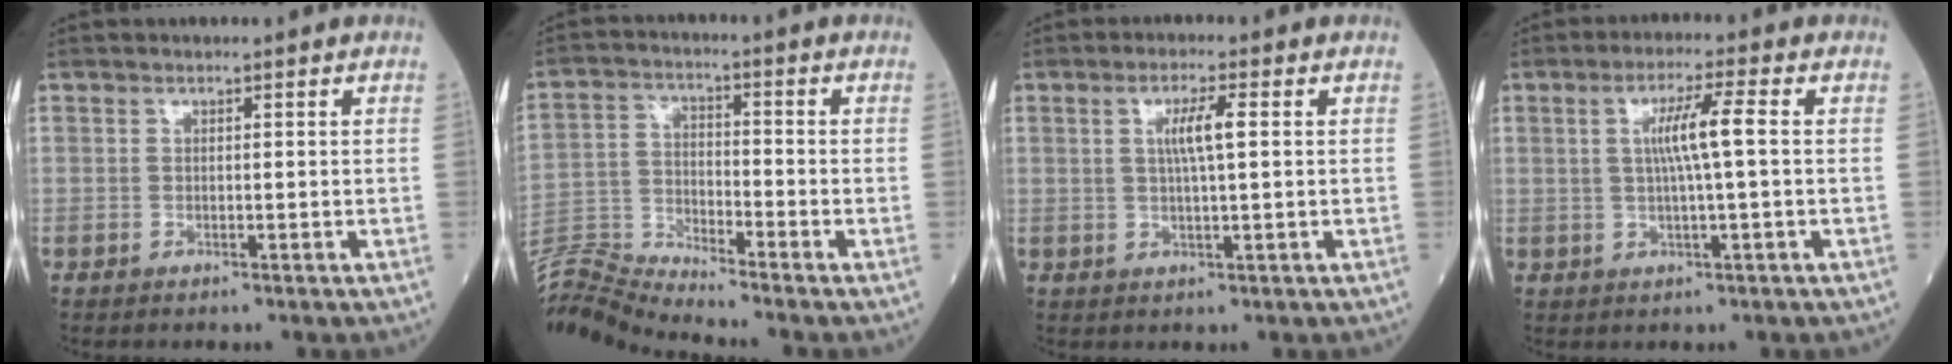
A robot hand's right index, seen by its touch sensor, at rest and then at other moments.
{"total": 9.6, "force": [-9.2, -2.7, 0.2], "torque": [-0.013, 0.013, -0.178]}
{"total": 4.4, "force": [0.9, 0.1, 4.3], "torque": [-0.079, 0.001, 0.016]}
{"total": 5.8, "force": [0.7, -0.4, 5.7], "torque": [-0.106, 0.005, 0.014]}